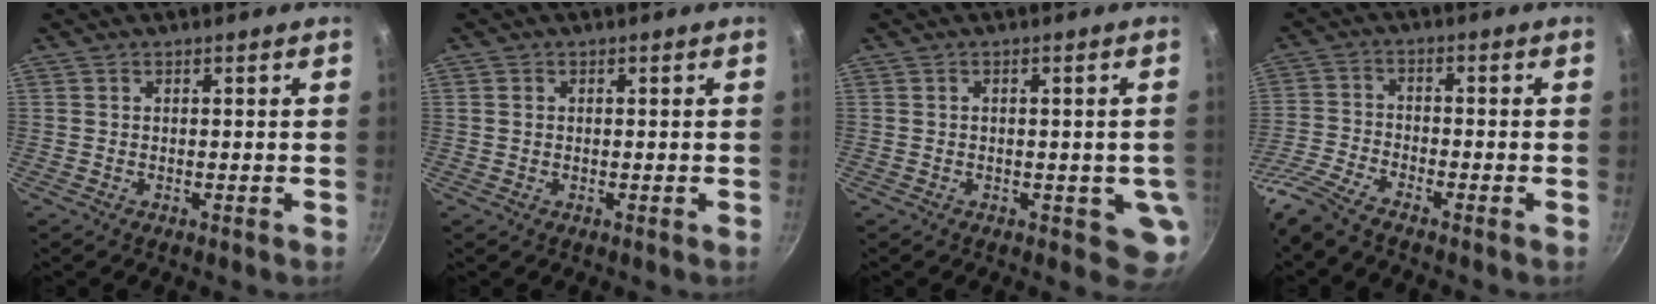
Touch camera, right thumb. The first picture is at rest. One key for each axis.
{"total": 0.8, "fx": 0.2, "fy": 0.7, "fz": 0.2, "tx": -0.001, "ty": 0.001, "tz": 0.004}
{"total": 5.4, "fx": -0.8, "fy": 2.7, "fz": 4.6, "tx": -0.034, "ty": -0.003, "tz": -0.008}
{"total": 7.4, "fx": -6.2, "fy": 1.1, "fz": 3.9, "tx": -0.095, "ty": 0.028, "tz": -0.140}